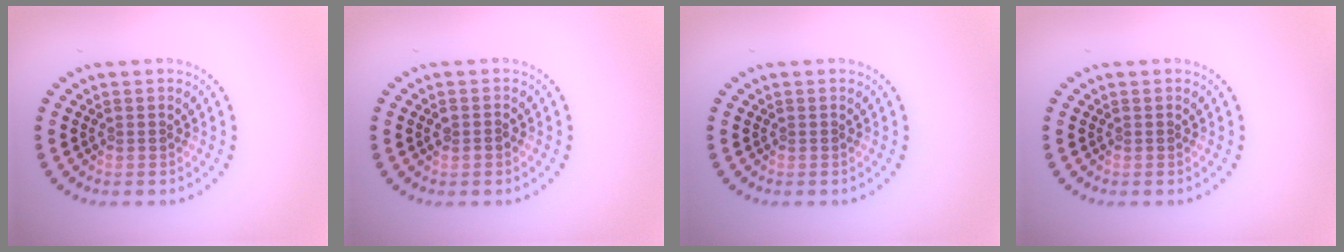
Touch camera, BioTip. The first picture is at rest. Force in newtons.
{"total": 1.0, "press": 0.9, "slide": 0.4}
{"total": 0.0}
{"total": 0.0}